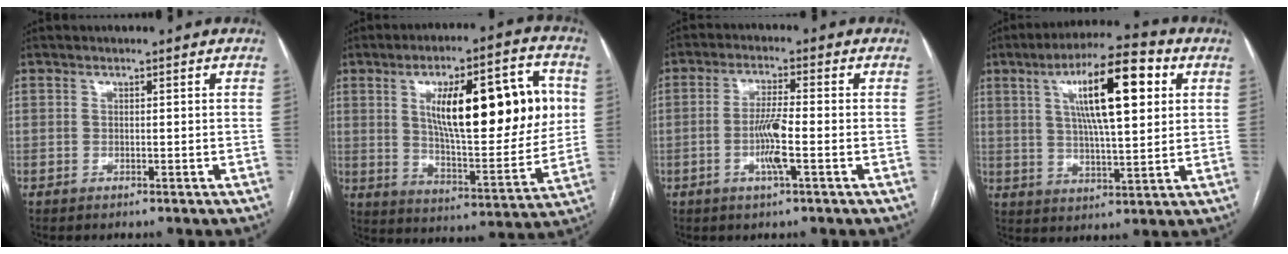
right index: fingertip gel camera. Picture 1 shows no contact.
{"total": 22.3, "force": [5.1, 5.9, 20.9], "torque": [-0.312, 0.017, 0.079]}
{"total": 5.7, "force": [-1.6, 0.0, 5.4], "torque": [-0.110, -0.005, -0.030]}
{"total": 14.5, "force": [4.9, 2.9, 13.4], "torque": [-0.228, 0.021, 0.078]}